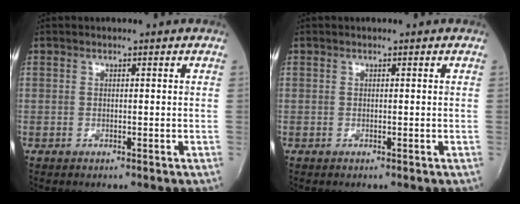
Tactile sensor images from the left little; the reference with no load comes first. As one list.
[{"total": 0.0}]